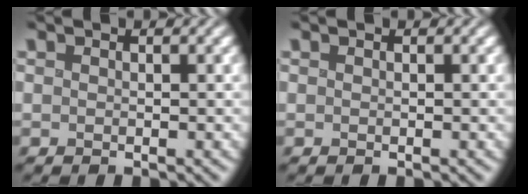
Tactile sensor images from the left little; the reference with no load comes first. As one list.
[{"total": 0.0}]